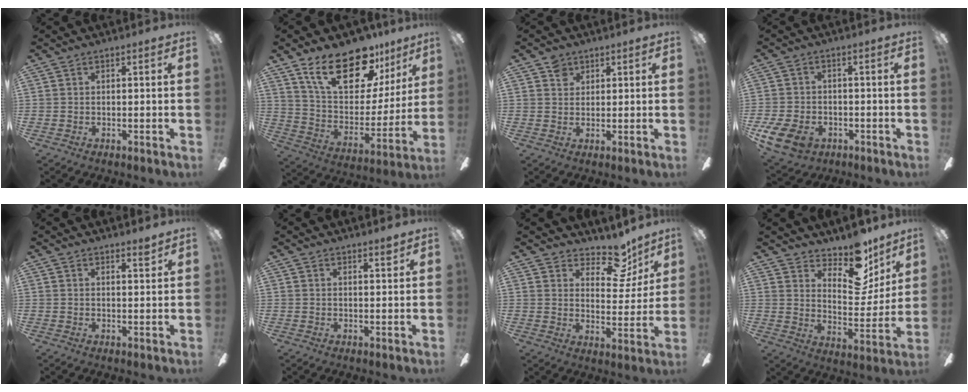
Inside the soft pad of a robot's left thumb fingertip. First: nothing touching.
{"total": 21.8, "force": [14.8, 10.0, 12.5], "torque": [-0.208, -0.084, 0.262]}
{"total": 3.2, "force": [2.0, 2.3, 0.9], "torque": [-0.006, -0.002, 0.035]}
{"total": 8.3, "force": [-4.1, 5.8, 4.4], "torque": [-0.110, 0.018, -0.075]}
{"total": 2.5, "force": [2.3, 0.4, 0.8], "torque": [-0.002, -0.014, 0.039]}
{"total": 2.2, "force": [2.0, 0.5, 0.8], "torque": [-0.001, -0.011, 0.033]}
{"total": 11.8, "force": [8.8, 5.9, 5.1], "torque": [-0.070, -0.057, 0.156]}
{"total": 13.5, "force": [11.0, 5.8, 5.3], "torque": [-0.067, -0.096, 0.195]}